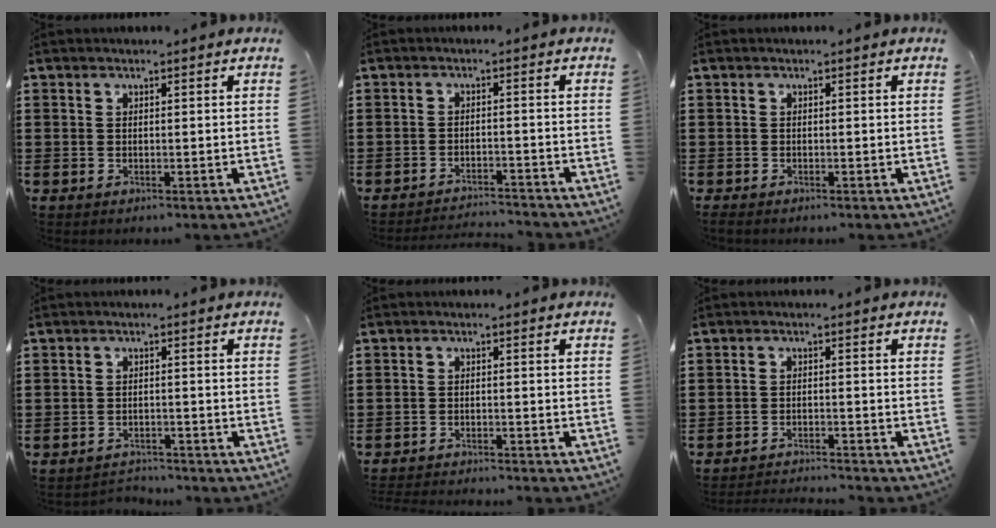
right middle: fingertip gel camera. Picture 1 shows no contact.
{"total": 2.7, "force": [-2.7, 0.1, 0.1], "torque": [-0.008, 0.001, -0.058]}
{"total": 0.5, "force": [-0.5, 0.1, 0.1], "torque": [-0.002, -0.002, -0.011]}
{"total": 2.3, "force": [-2.2, 0.4, -0.3], "torque": [-0.003, 0.001, -0.051]}
{"total": 2.1, "force": [-2.1, 0.0, 0.1], "torque": [-0.004, 0.001, -0.044]}
{"total": 2.4, "force": [-2.4, 0.0, 0.1], "torque": [-0.007, 0.001, -0.052]}